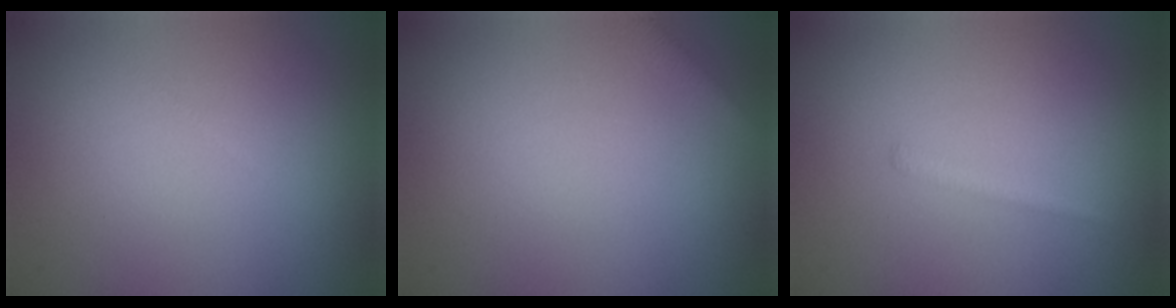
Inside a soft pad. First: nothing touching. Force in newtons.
{"total": 1.3, "press": 1.3, "slide": 0.1}
{"total": 0.9, "press": 0.9, "slide": 0.1}